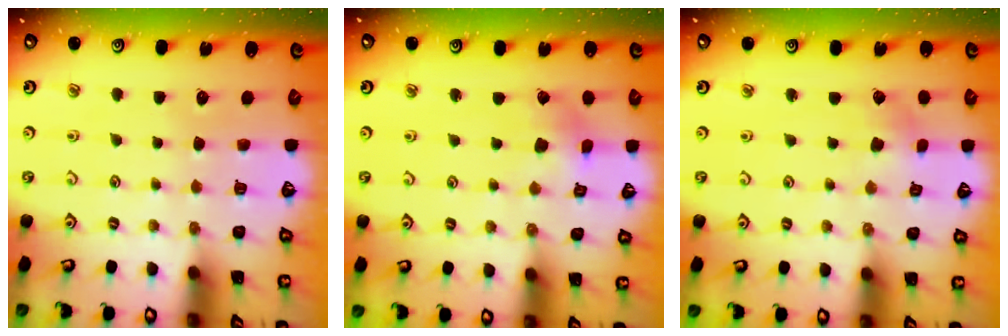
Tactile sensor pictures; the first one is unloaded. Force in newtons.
{"total": 2.7, "press": 2.7, "slide": 0.5}
{"total": 1.9, "press": 1.9, "slide": 0.2}